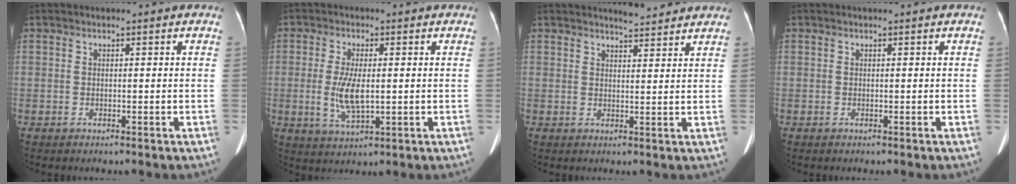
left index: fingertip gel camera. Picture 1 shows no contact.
{"total": 6.0, "force": [-0.3, 1.9, 5.7], "torque": [-0.124, -0.008, 0.000]}
{"total": 4.3, "force": [4.2, 0.4, 1.1], "torque": [-0.023, 0.006, 0.056]}
{"total": 0.0}